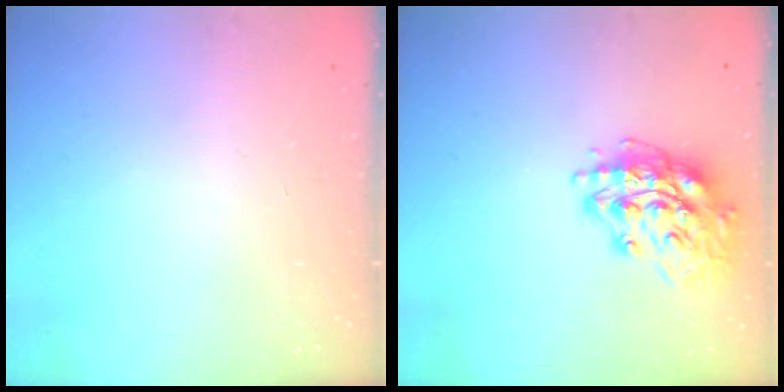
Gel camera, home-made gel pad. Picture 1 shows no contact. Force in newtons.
{"total": 15.6, "press": 15.6, "slide": 1.3}